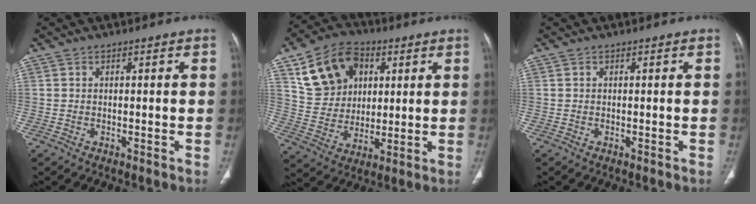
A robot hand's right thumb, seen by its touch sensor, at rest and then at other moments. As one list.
[{"total": 15.8, "force": [6.1, 11.9, 8.4], "torque": [-0.117, -0.003, 0.112]}, {"total": 0.0}]